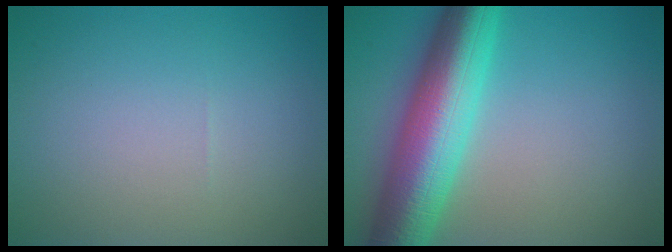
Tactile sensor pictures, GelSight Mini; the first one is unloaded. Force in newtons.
{"total": 10.5, "press": 10.5, "slide": 0.2}